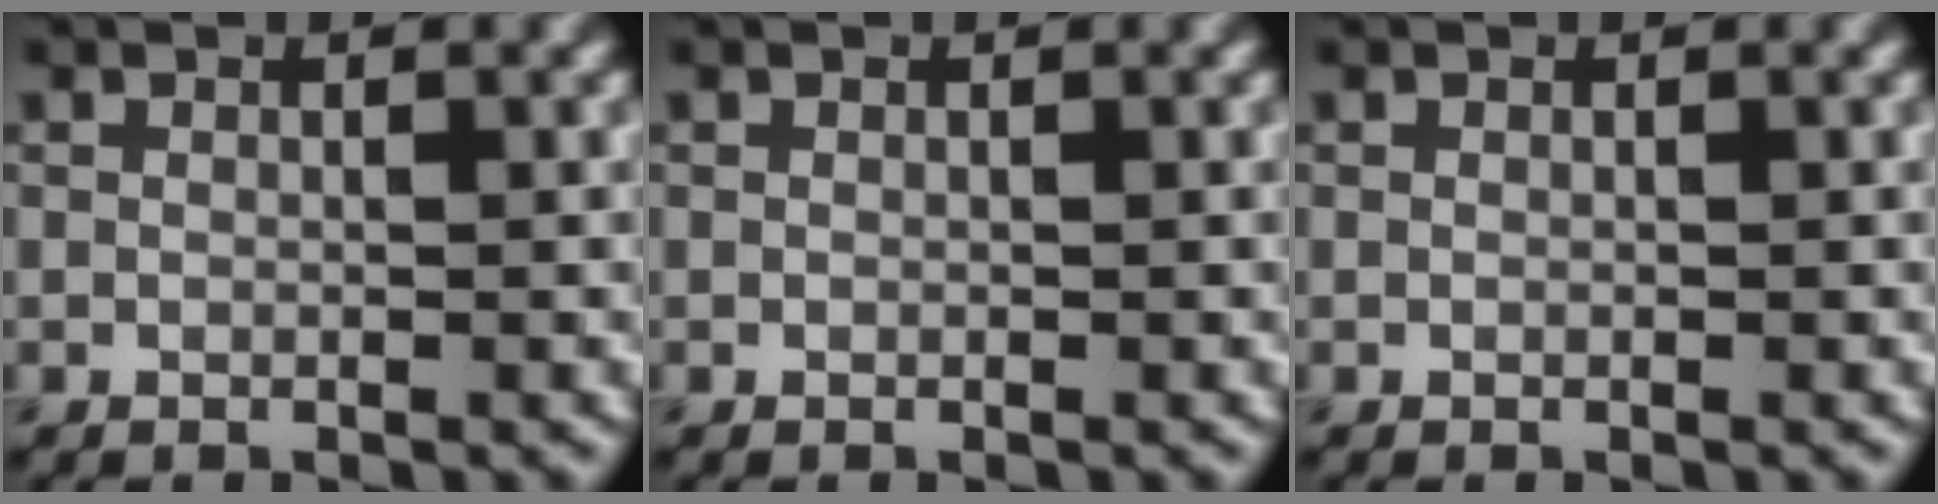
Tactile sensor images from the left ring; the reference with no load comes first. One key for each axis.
{"total": 0.0}
{"total": 0.0}